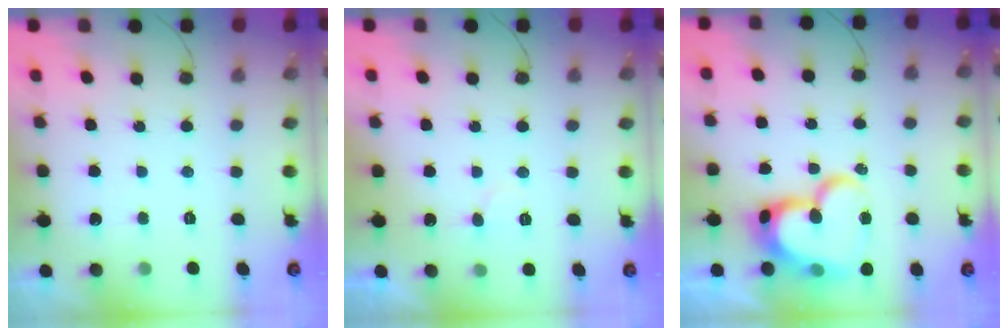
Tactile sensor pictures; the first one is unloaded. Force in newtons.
{"total": 4.9, "press": 4.9, "slide": 0.5}
{"total": 20.3, "press": 20.2, "slide": 2.0}